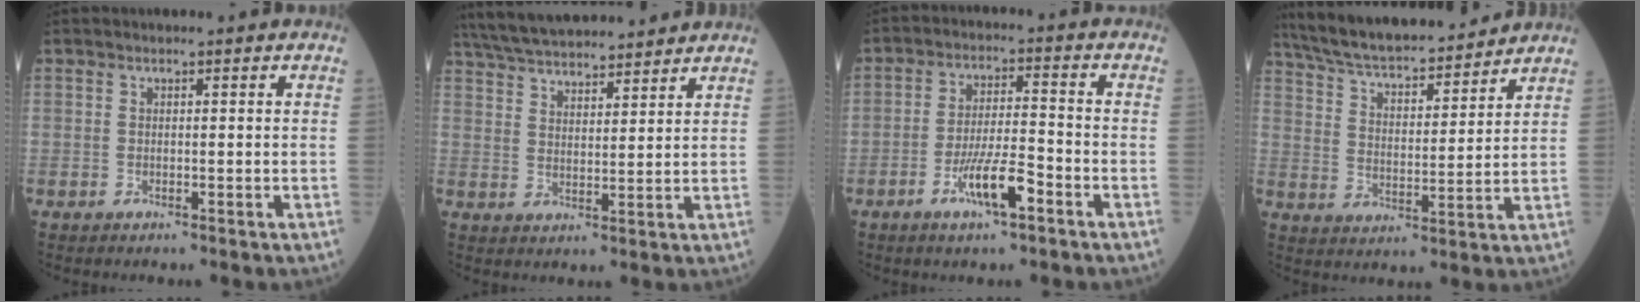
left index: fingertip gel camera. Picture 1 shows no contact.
{"total": 16.4, "force": [14.9, 3.1, 6.0], "torque": [-0.110, 0.044, 0.241]}
{"total": 7.0, "force": [-3.9, 1.0, 5.8], "torque": [-0.113, -0.003, -0.070]}
{"total": 18.9, "force": [17.1, 3.2, 7.4], "torque": [-0.128, 0.022, 0.273]}